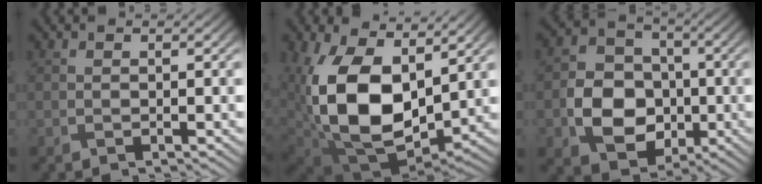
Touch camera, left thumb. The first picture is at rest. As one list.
[{"total": 16.7, "force": [1.7, 10.5, 13.0], "torque": [-0.277, -0.026, 0.036]}, {"total": 8.8, "force": [-2.0, 7.1, 4.8], "torque": [-0.103, -0.012, -0.046]}]